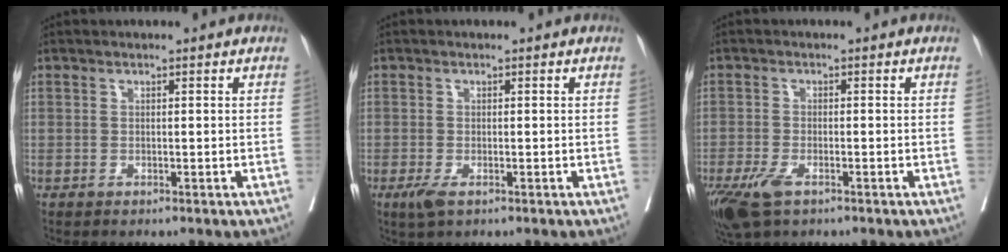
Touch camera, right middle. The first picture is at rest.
{"total": 2.2, "force": [-1.2, 0.7, 1.7], "torque": [-0.037, -0.005, -0.019]}
{"total": 6.1, "force": [-3.7, 2.4, 4.2], "torque": [-0.087, -0.014, -0.065]}